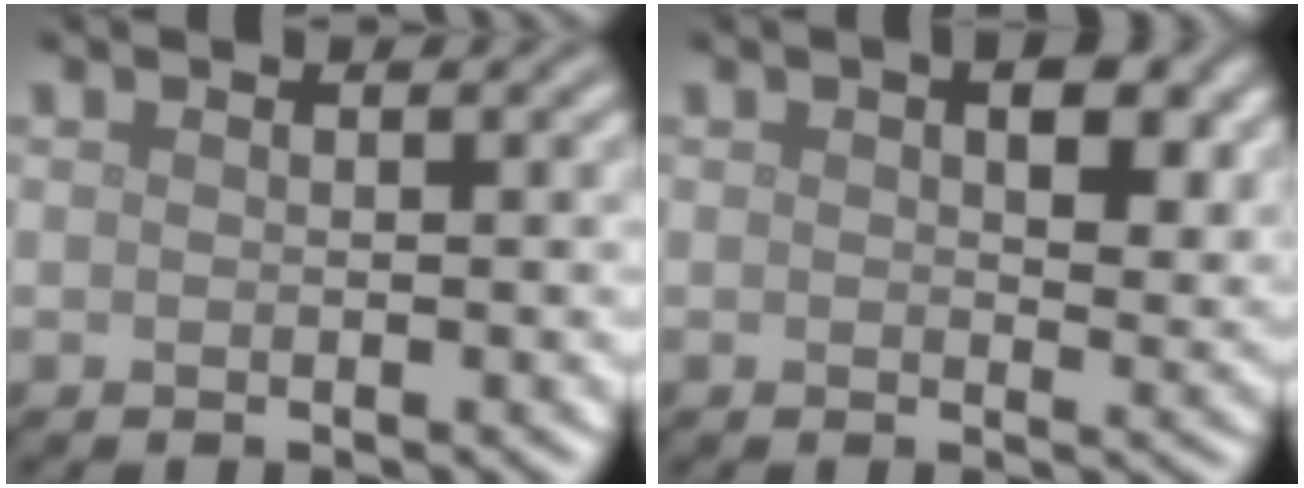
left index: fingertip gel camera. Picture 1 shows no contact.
{"total": 4.4, "force": [1.4, 2.2, 3.5], "torque": [-0.044, -0.002, 0.021]}